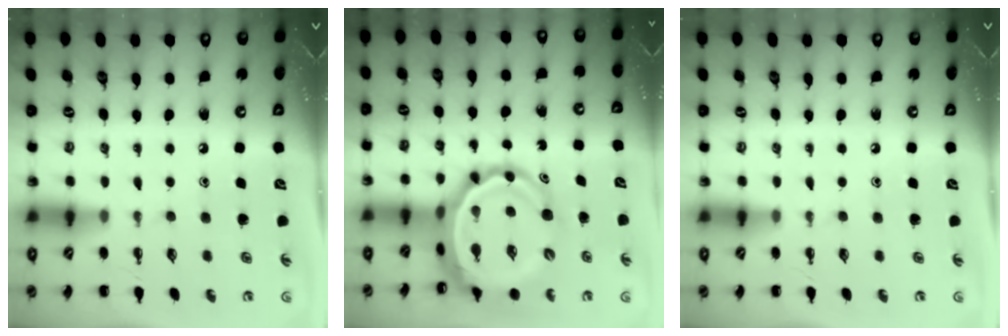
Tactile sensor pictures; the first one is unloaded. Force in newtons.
{"total": 10.8, "press": 10.4, "slide": 2.9}
{"total": 0.0}